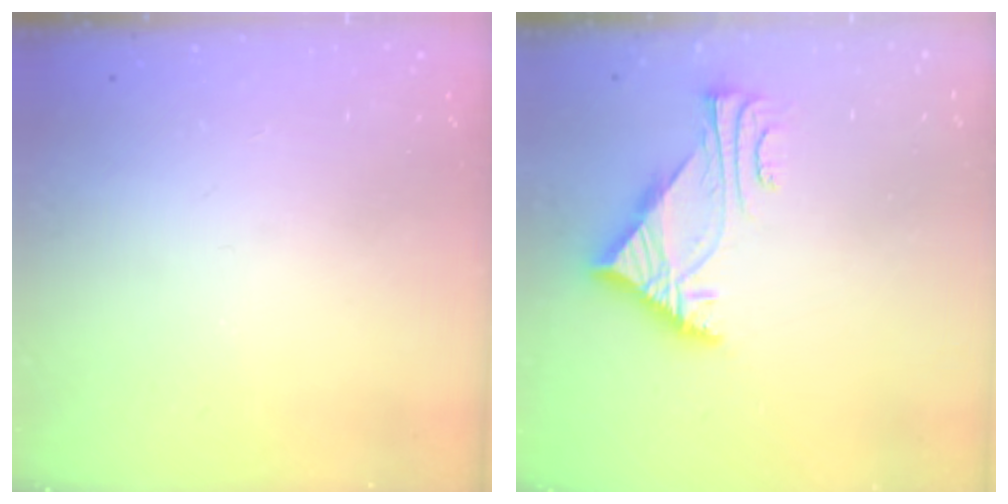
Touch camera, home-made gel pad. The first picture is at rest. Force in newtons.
{"total": 5.8, "press": 5.7, "slide": 0.8}